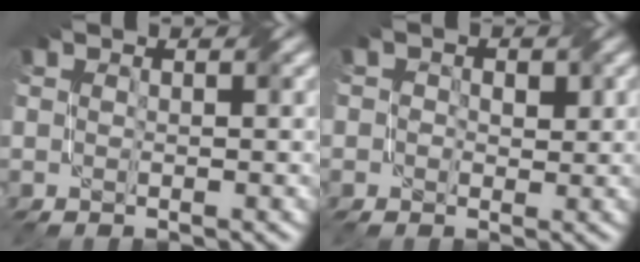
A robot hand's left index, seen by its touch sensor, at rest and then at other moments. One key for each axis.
{"total": 2.1, "fx": 0.2, "fy": 1.8, "fz": 1.0, "tx": -0.014, "ty": 0.005, "tz": 0.000}